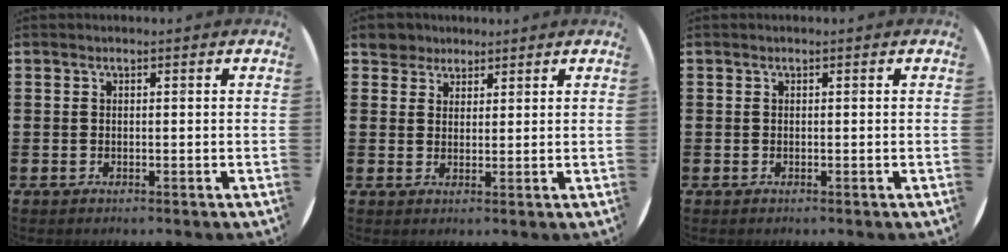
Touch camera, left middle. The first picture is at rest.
{"total": 3.3, "force": [2.8, 1.7, 0.0], "torque": [-0.002, 0.002, 0.054]}
{"total": 0.0}